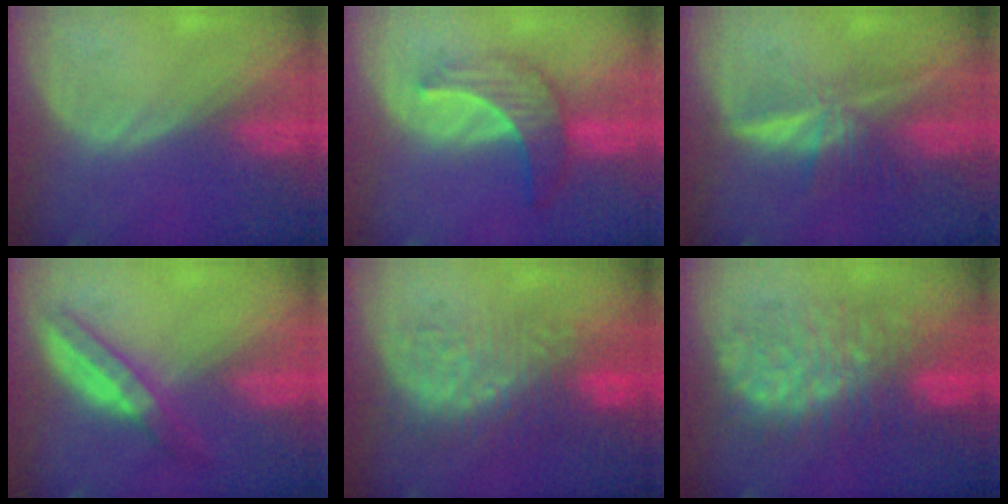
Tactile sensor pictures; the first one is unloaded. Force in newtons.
{"total": 7.0, "press": 6.6, "slide": 2.3}
{"total": 6.2, "press": 5.5, "slide": 2.9}
{"total": 5.0, "press": 4.9, "slide": 1.3}
{"total": 8.9, "press": 8.8, "slide": 1.5}
{"total": 11.1, "press": 11.0, "slide": 1.2}